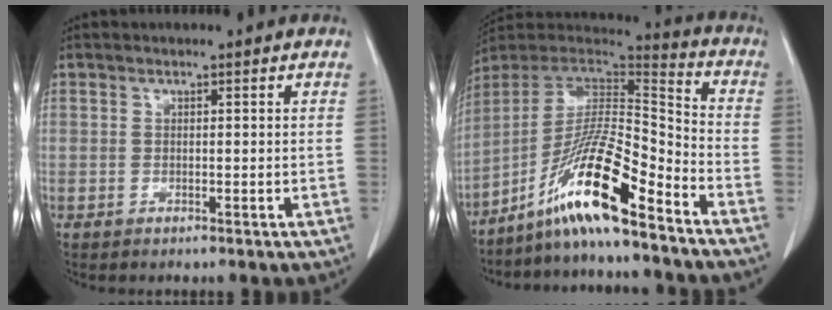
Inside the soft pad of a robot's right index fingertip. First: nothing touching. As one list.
[{"total": 15.8, "force": [-10.5, 0.6, 11.8], "torque": [-0.221, -0.001, -0.189]}]